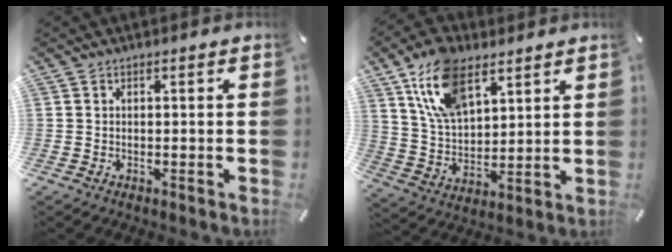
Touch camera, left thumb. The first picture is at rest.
{"total": 14.7, "force": [8.4, 8.2, 8.9], "torque": [-0.204, -0.023, 0.155]}